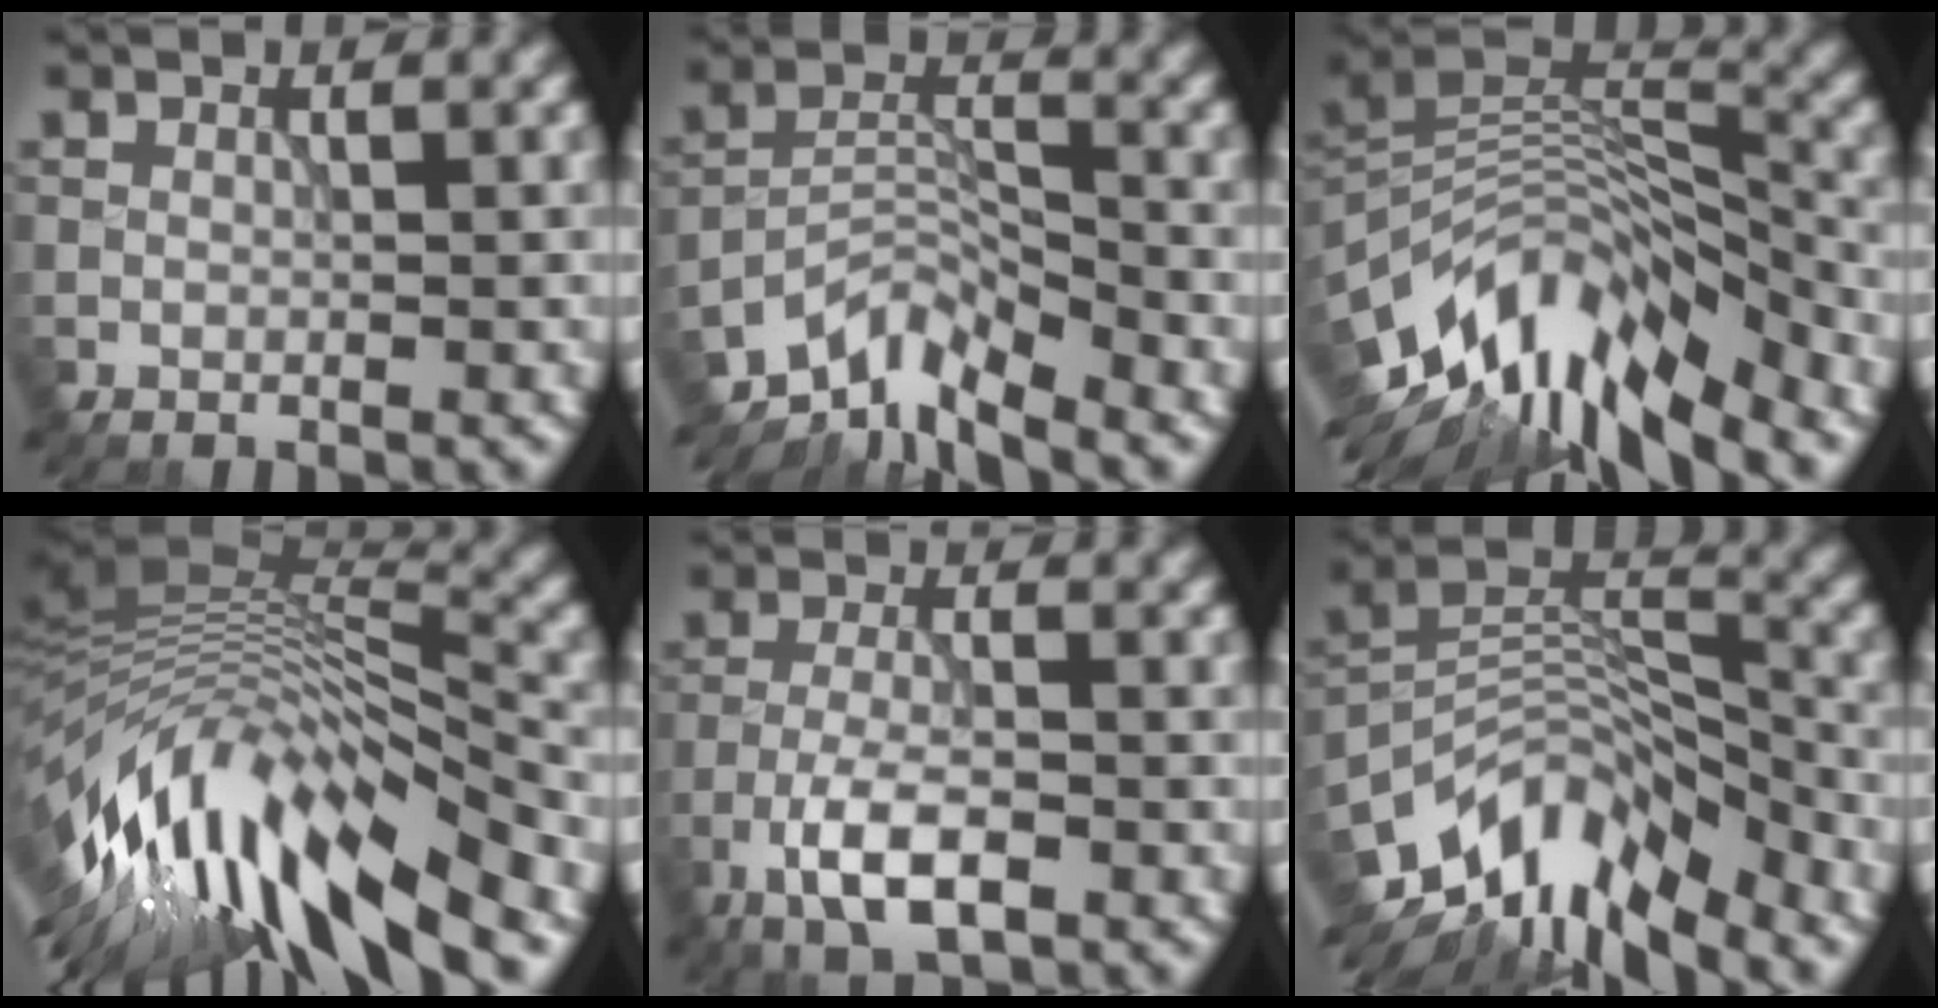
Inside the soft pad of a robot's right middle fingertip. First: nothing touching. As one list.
[{"total": 5.4, "force": [-4.5, 1.5, 2.7], "torque": [-0.042, -0.003, -0.094]}, {"total": 12.4, "force": [-7.6, 4.6, 8.6], "torque": [-0.158, 0.020, -0.133]}, {"total": 14.2, "force": [-5.9, 4.9, 11.9], "torque": [-0.219, 0.010, -0.096]}, {"total": 5.5, "force": [-2.9, 1.9, 4.2], "torque": [-0.083, -0.001, -0.058]}, {"total": 10.7, "force": [-7.8, 4.1, 6.0], "torque": [-0.093, 0.003, -0.156]}]